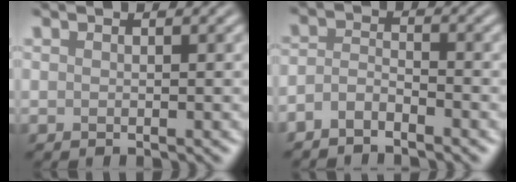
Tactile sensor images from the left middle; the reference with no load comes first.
{"total": 2.1, "force": [-1.7, 0.7, 1.0], "torque": [-0.025, 0.002, -0.040]}